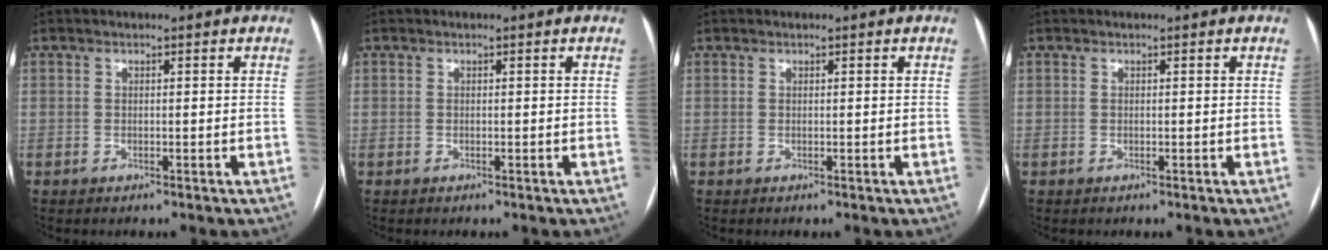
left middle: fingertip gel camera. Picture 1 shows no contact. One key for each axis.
{"total": 0.0}
{"total": 0.0}
{"total": 0.0}